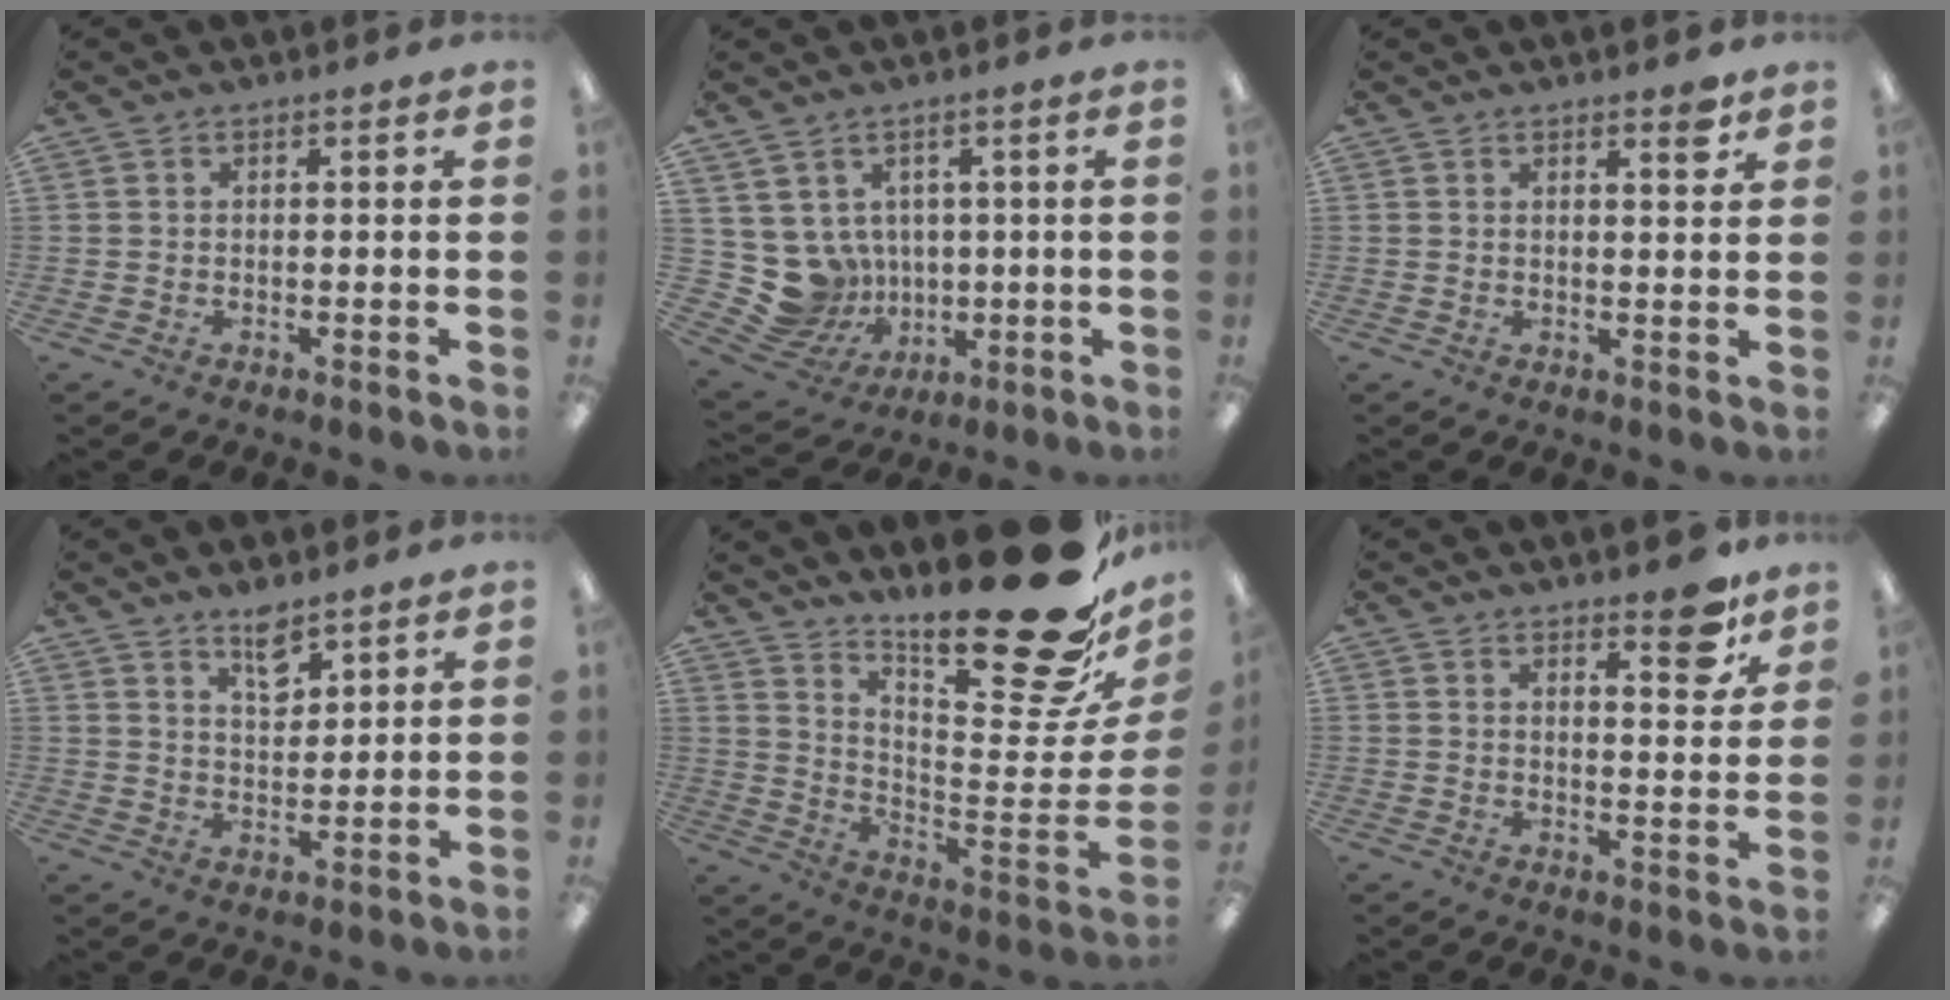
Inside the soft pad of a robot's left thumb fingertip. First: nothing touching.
{"total": 8.4, "force": [1.3, 8.1, 1.8], "torque": [-0.090, -0.025, 0.036]}
{"total": 3.1, "force": [2.4, 0.6, 1.9], "torque": [-0.018, -0.014, 0.037]}
{"total": 6.3, "force": [4.9, 2.5, 3.1], "torque": [-0.040, -0.030, 0.085]}
{"total": 27.3, "force": [19.2, 6.8, 18.2], "torque": [-0.229, -0.146, 0.308]}
{"total": 8.1, "force": [6.2, 2.8, 4.4], "torque": [-0.039, -0.043, 0.101]}